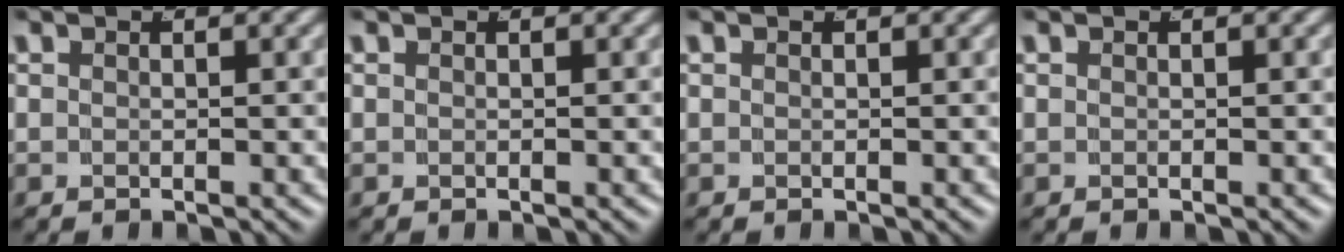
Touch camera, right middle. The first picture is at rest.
{"total": 0.0}
{"total": 0.0}
{"total": 0.0}